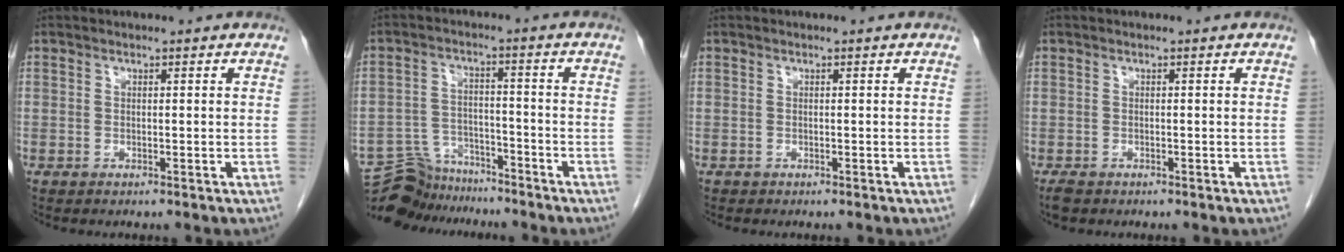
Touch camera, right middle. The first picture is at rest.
{"total": 9.2, "force": [-8.6, 3.3, 0.7], "torque": [-0.017, 0.014, -0.148]}
{"total": 0.0}
{"total": 1.5, "force": [-1.1, 0.7, 0.7], "torque": [-0.018, -0.003, -0.015]}